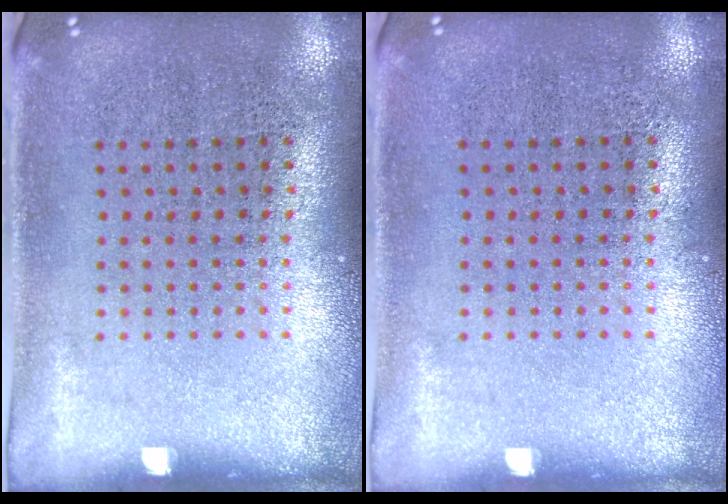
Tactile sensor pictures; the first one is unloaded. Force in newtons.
{"total": 0.0}